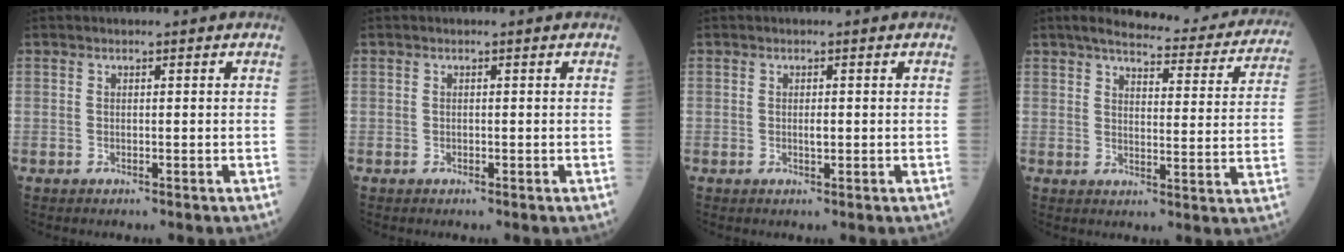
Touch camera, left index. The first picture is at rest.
{"total": 0.0}
{"total": 1.0, "force": [-0.1, 0.3, 0.9], "torque": [-0.019, -0.001, 0.001]}
{"total": 19.8, "force": [17.9, 3.7, 7.6], "torque": [-0.082, -0.029, 0.201]}